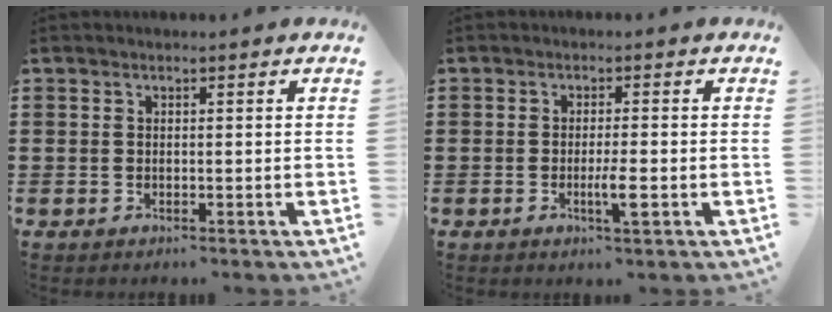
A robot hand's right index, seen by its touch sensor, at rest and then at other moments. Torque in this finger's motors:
{"motor_torque": [1.15, 0.19, 0.11, 0.08]}